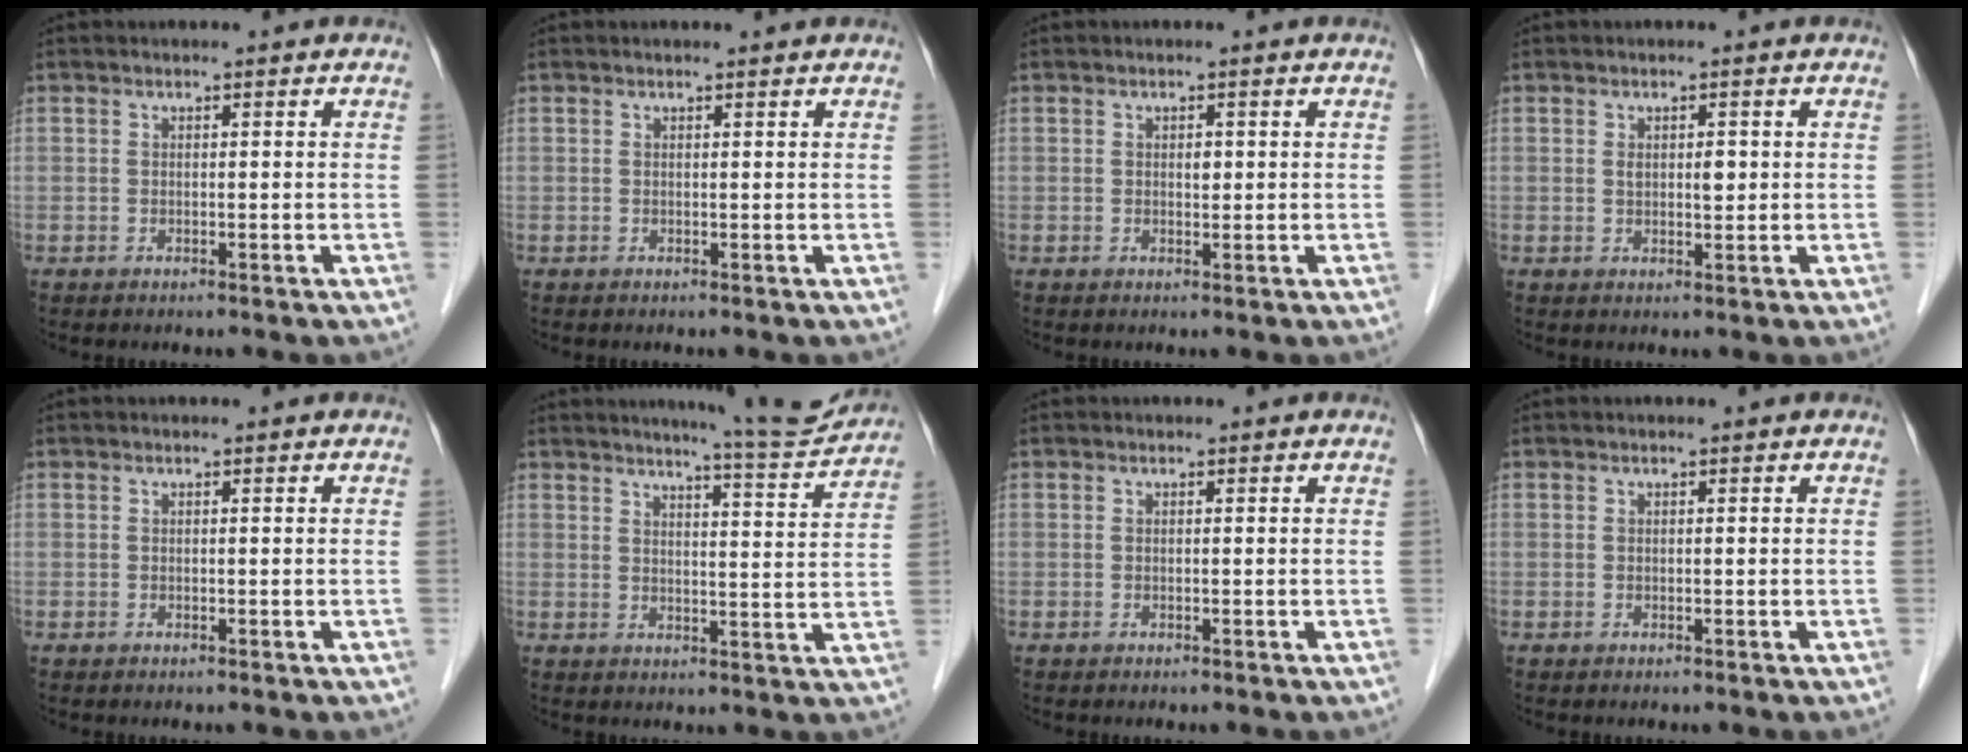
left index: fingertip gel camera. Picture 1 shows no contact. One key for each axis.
{"total": 0.8, "fx": 0.7, "fy": -0.1, "fz": 0.2, "tx": -0.011, "ty": 0.001, "tz": 0.013}
{"total": 1.0, "fx": 0.2, "fy": 0.6, "fz": 0.8, "tx": -0.010, "ty": -0.001, "tz": 0.004}
{"total": 2.0, "fx": 0.4, "fy": 0.9, "fz": 1.8, "tx": -0.028, "ty": 0.000, "tz": 0.008}
{"total": 0.0}
{"total": 8.4, "fx": 8.1, "fy": -0.7, "fz": 2.1, "tx": -0.039, "ty": -0.020, "tz": 0.103}
{"total": 0.0}
{"total": 0.0}